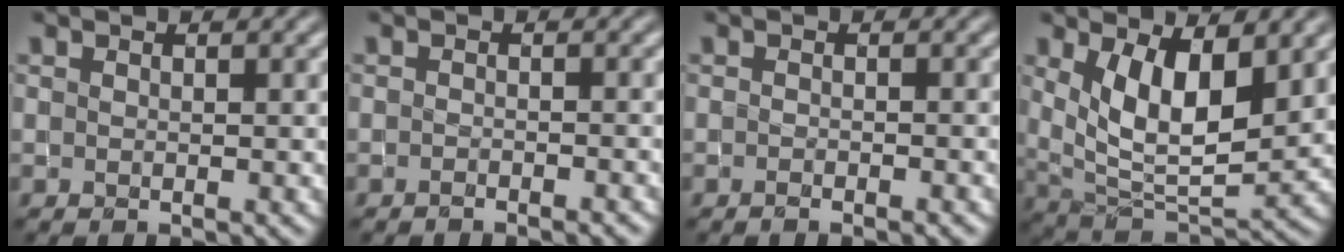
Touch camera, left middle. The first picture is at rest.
{"total": 1.4, "force": [-1.3, 0.2, 0.6], "torque": [-0.011, 0.006, -0.020]}
{"total": 1.8, "force": [-1.3, 0.3, 1.2], "torque": [-0.016, 0.005, -0.018]}
{"total": 7.6, "force": [2.6, 3.5, 6.2], "torque": [-0.120, -0.015, 0.053]}